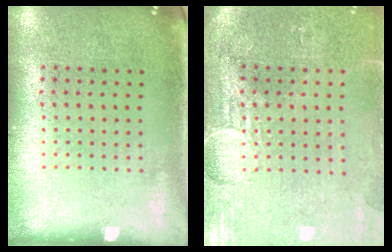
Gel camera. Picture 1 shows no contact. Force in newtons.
{"total": 3.9, "press": 3.5, "slide": 1.7}